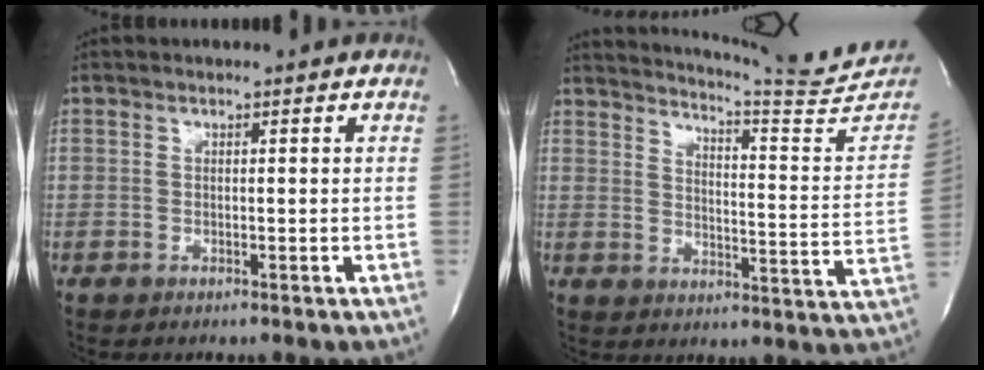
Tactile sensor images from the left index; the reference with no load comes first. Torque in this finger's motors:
{"motor_torque": [0.45, -1.07, 0.01, 0.00]}